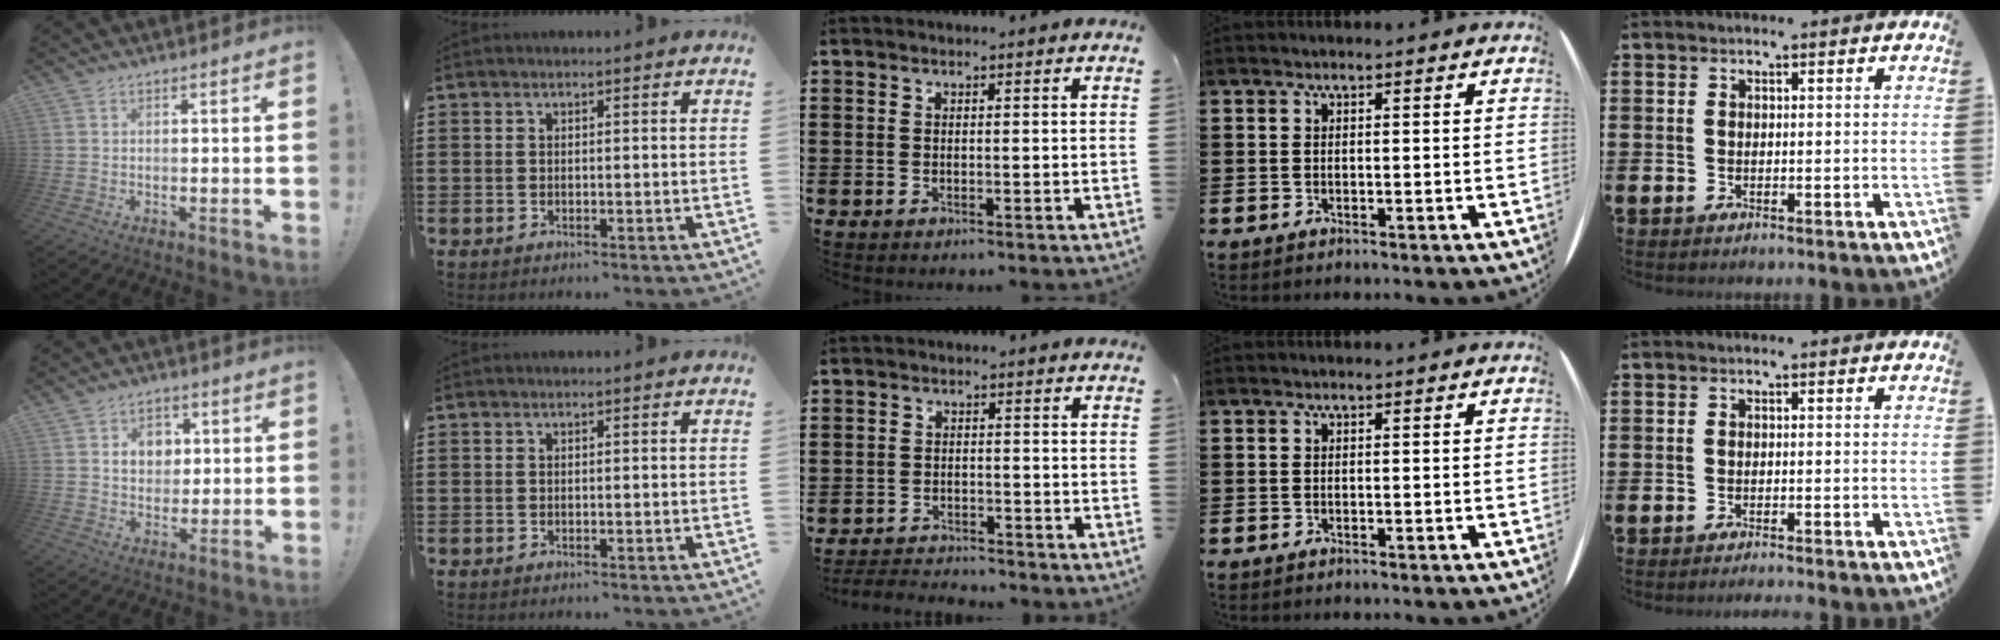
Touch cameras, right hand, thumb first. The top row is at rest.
{"thumb": {"total": 7.8, "force": [2.2, 6.5, 3.6], "torque": [-0.042, -0.011, 0.040]}, "middle": {"total": 3.2, "force": [-3.1, 0.6, -0.3], "torque": [-0.004, -0.002, -0.068]}, "little": {"total": 0.8, "force": [-0.7, -0.2, 0.1], "torque": [-0.002, -0.001, -0.015]}}